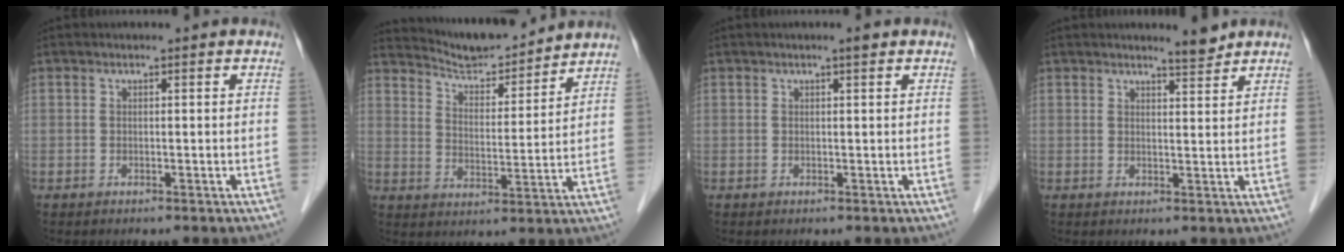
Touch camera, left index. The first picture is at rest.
{"total": 11.1, "force": [10.8, 0.8, 2.4], "torque": [-0.047, 0.003, 0.176]}
{"total": 1.2, "force": [0.8, 0.0, 0.8], "torque": [-0.014, 0.001, 0.012]}
{"total": 2.3, "force": [2.3, -0.1, 0.5], "torque": [-0.010, -0.010, 0.037]}